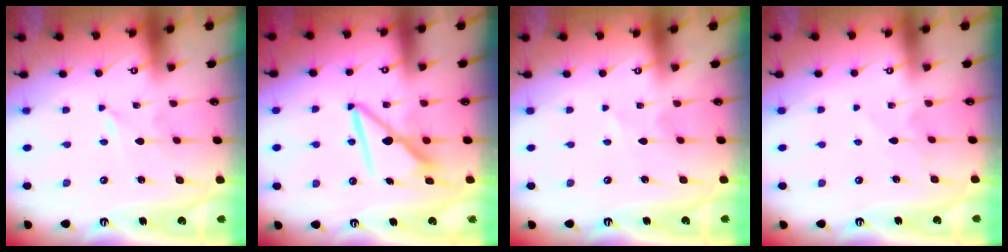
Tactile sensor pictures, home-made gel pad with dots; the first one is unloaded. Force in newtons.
{"total": 11.0, "press": 10.9, "slide": 0.6}
{"total": 0.8, "press": 0.8, "slide": 0.2}
{"total": 4.7, "press": 4.6, "slide": 0.5}